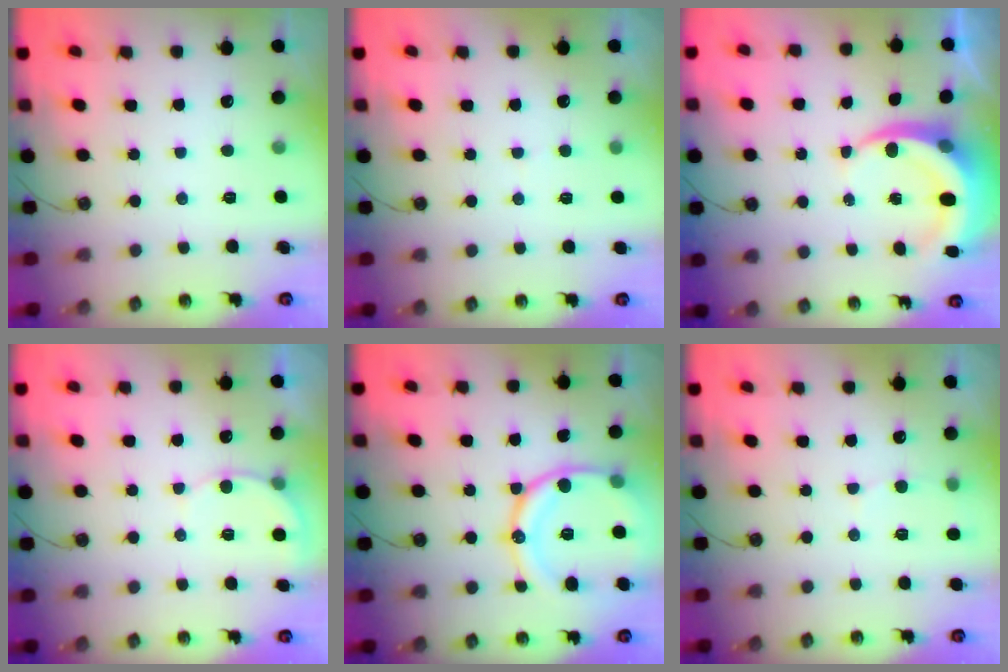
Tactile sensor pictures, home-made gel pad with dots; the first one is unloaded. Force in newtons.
{"total": 2.8, "press": 2.6, "slide": 1.1}
{"total": 8.2, "press": 8.1, "slide": 1.0}
{"total": 5.2, "press": 5.2, "slide": 0.4}
{"total": 18.0, "press": 17.9, "slide": 1.3}
{"total": 4.3, "press": 4.2, "slide": 0.9}